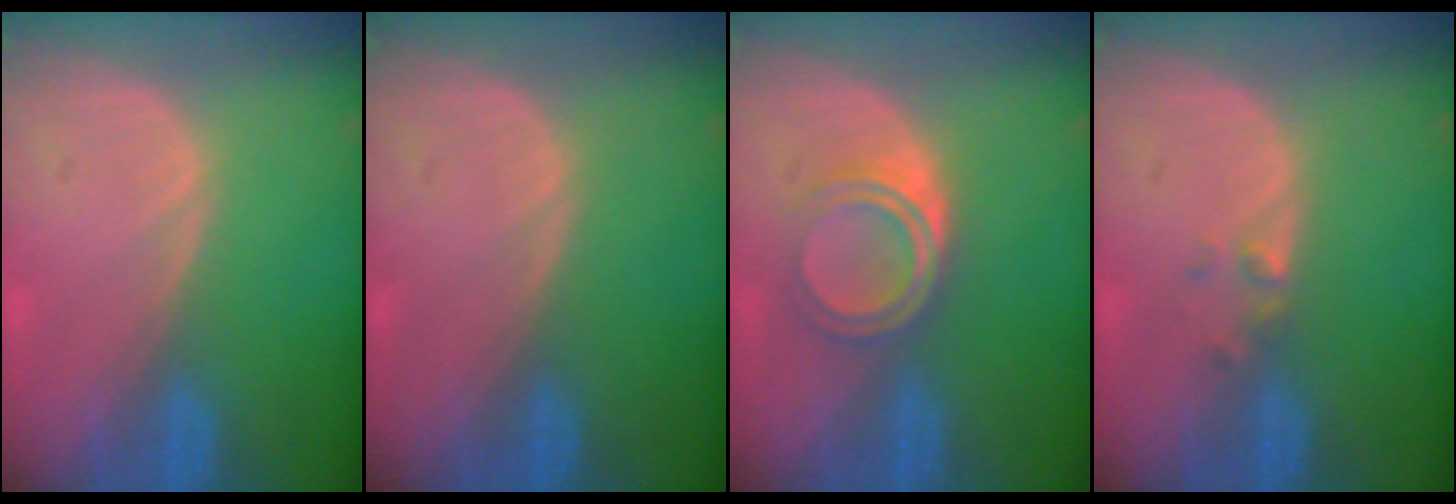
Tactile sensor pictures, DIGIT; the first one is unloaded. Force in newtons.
{"total": 0.0}
{"total": 5.2, "press": 4.4, "slide": 2.7}
{"total": 1.4, "press": 1.2, "slide": 0.7}